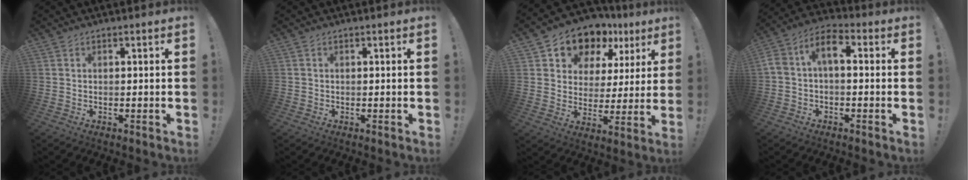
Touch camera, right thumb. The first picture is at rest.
{"total": 0.8, "force": [-0.4, 0.6, 0.0], "torque": [-0.004, 0.004, -0.007]}
{"total": 12.3, "force": [9.3, 7.1, 3.9], "torque": [-0.068, -0.075, 0.168]}
{"total": 7.5, "force": [0.3, 4.4, 6.0], "torque": [-0.113, 0.007, 0.008]}